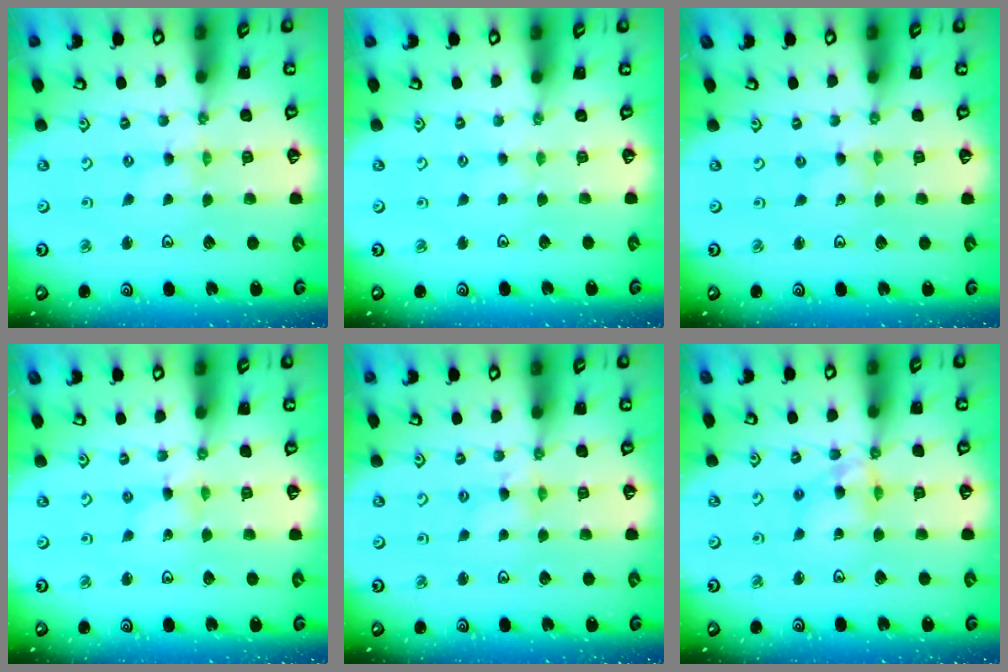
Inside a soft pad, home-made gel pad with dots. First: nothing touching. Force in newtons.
{"total": 1.7, "press": 1.7, "slide": 0.4}
{"total": 0.0}
{"total": 1.8, "press": 1.8, "slide": 0.2}
{"total": 2.9, "press": 2.9, "slide": 0.3}
{"total": 10.4, "press": 10.3, "slide": 1.1}